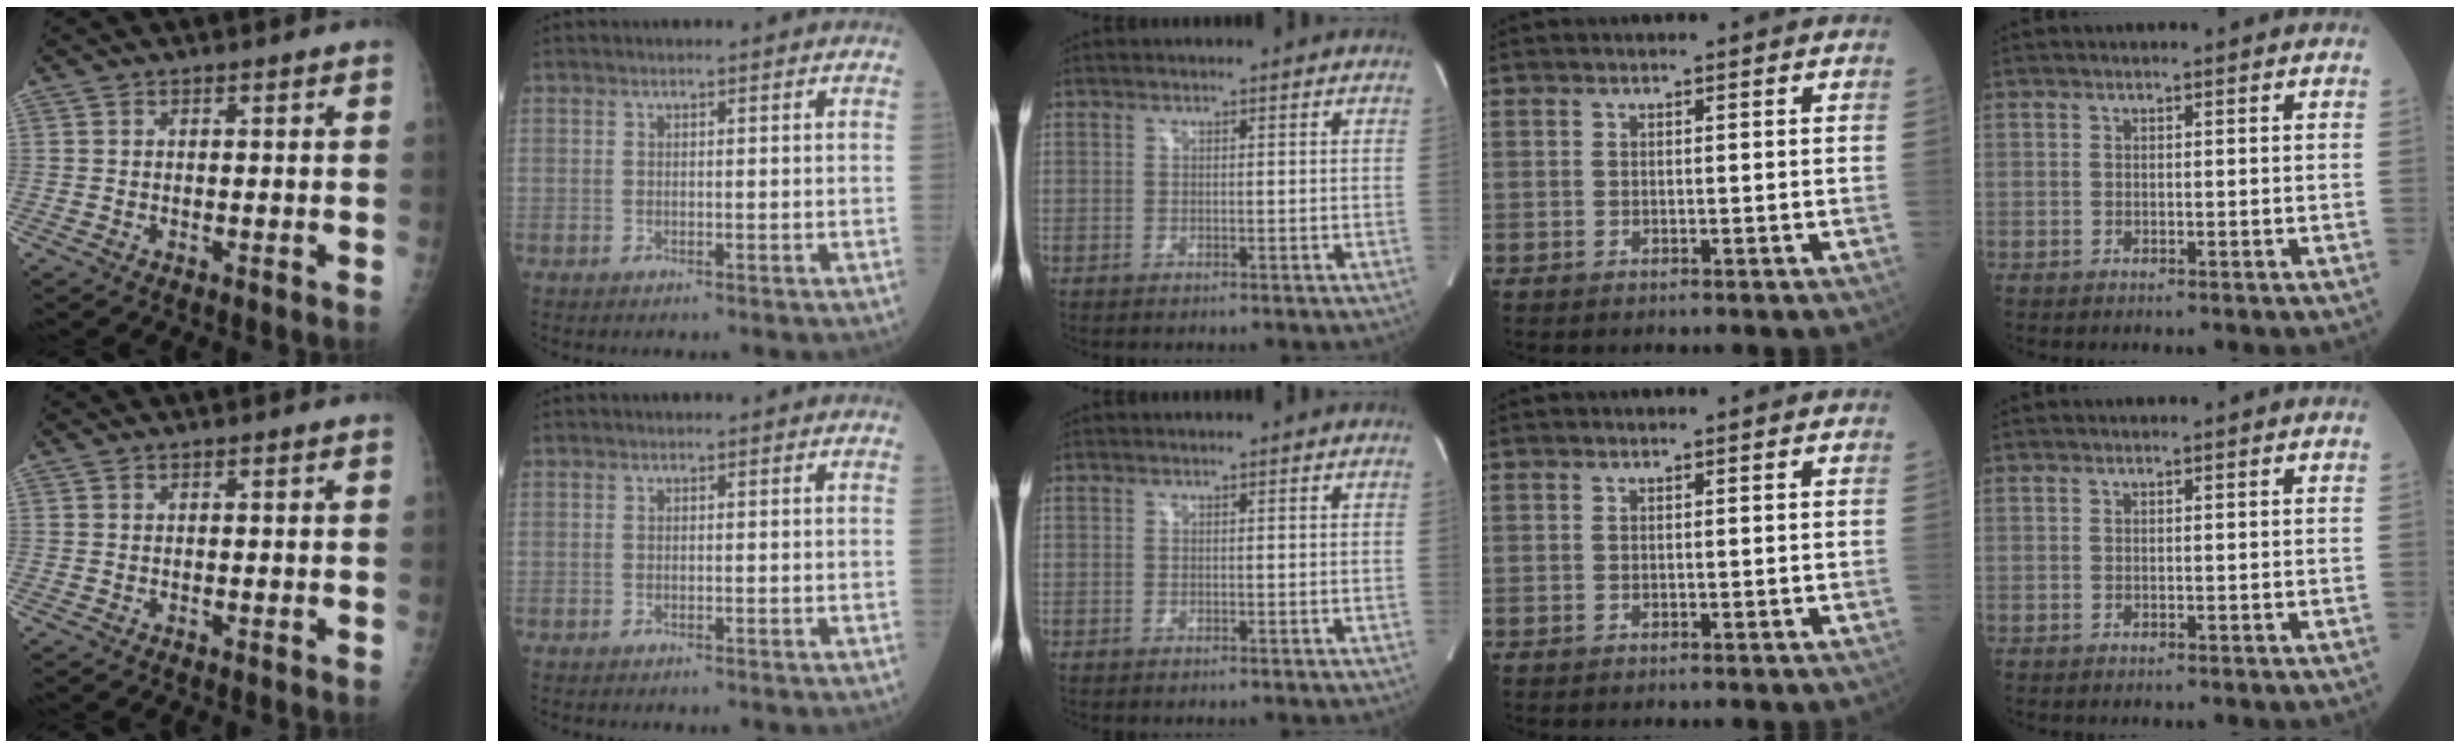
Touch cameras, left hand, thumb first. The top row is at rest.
{}